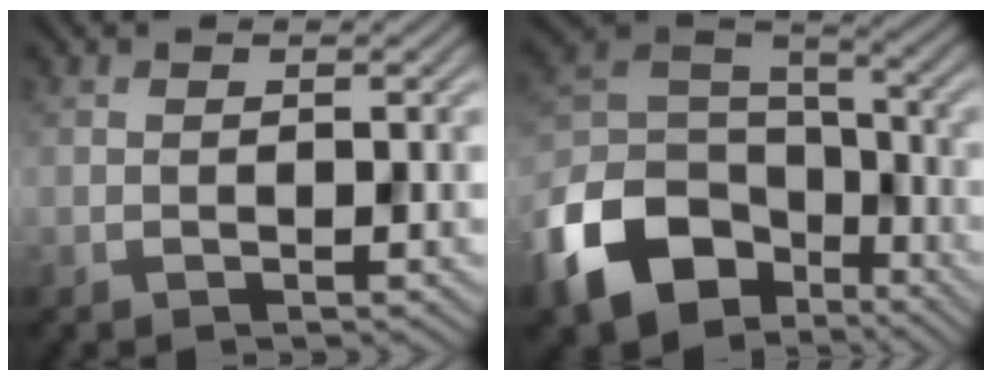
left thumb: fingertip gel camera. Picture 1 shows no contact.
{"total": 15.1, "force": [-8.2, 9.9, 7.9], "torque": [-0.213, -0.034, -0.163]}